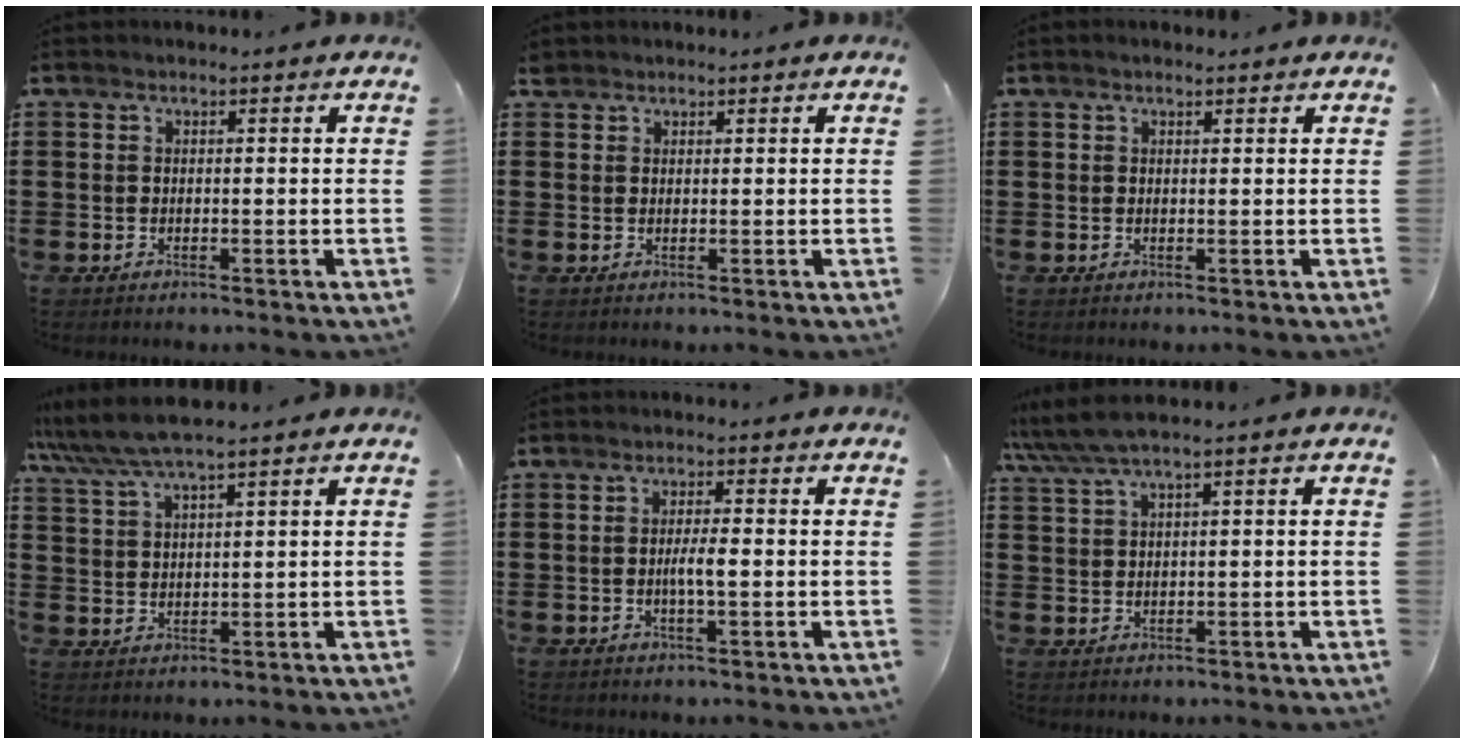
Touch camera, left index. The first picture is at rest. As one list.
[{"total": 1.2, "force": [1.0, 0.6, 0.2], "torque": [-0.008, 0.003, 0.020]}, {"total": 0.7, "force": [0.5, 0.1, 0.4], "torque": [-0.009, 0.001, 0.009]}, {"total": 5.5, "force": [4.5, 0.3, 3.1], "torque": [-0.072, -0.011, 0.080]}, {"total": 3.0, "force": [-0.4, 0.4, 3.0], "torque": [-0.061, -0.004, -0.009]}, {"total": 3.3, "force": [2.1, 0.0, 2.5], "torque": [-0.061, -0.004, 0.034]}]